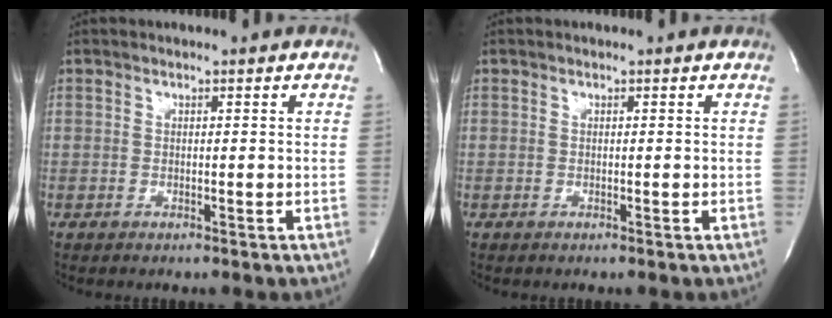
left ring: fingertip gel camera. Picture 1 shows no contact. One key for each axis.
{"total": 0.0}